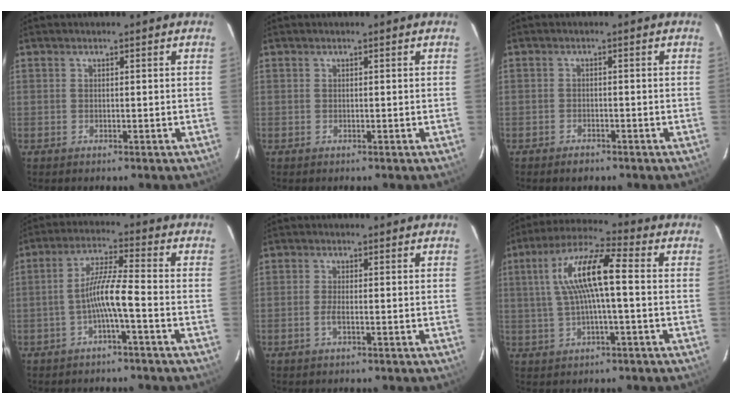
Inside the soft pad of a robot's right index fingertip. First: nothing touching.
{"total": 0.0}
{"total": 2.1, "force": [-1.7, 1.0, 0.7], "torque": [-0.020, 0.001, -0.029]}
{"total": 6.5, "force": [-2.7, -0.2, 5.9], "torque": [-0.125, 0.012, -0.049]}
{"total": 1.8, "force": [-0.8, 0.2, 1.7], "torque": [-0.035, -0.001, -0.017]}
{"total": 11.6, "force": [0.9, 2.0, 11.4], "torque": [-0.216, 0.020, 0.016]}